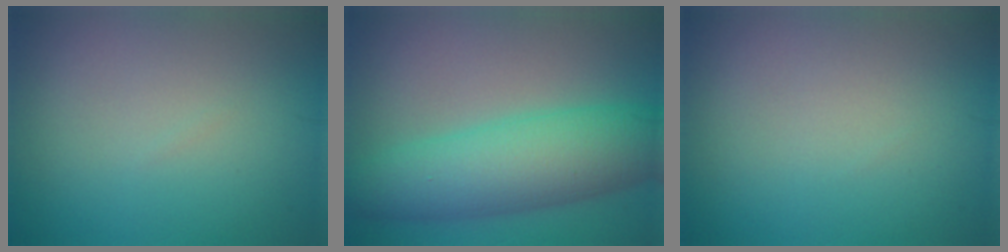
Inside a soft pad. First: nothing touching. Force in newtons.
{"total": 8.6, "press": 8.6, "slide": 0.2}
{"total": 0.0}